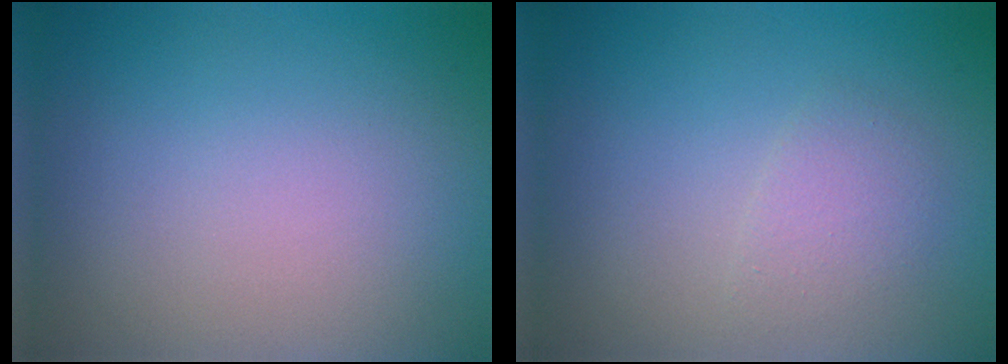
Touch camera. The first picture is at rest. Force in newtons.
{"total": 1.5, "press": 1.5, "slide": 0.0}